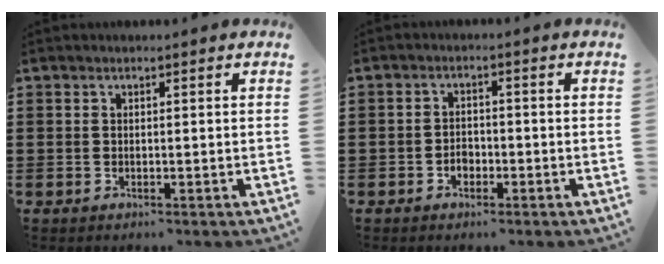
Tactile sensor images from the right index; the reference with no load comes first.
{"total": 2.0, "force": [-1.0, 1.4, 0.9], "torque": [-0.020, 0.000, -0.022]}